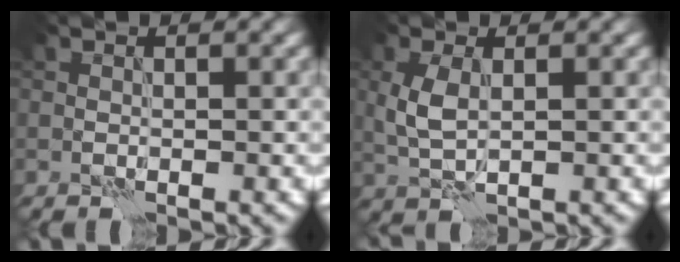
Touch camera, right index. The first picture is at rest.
{"total": 2.9, "force": [0.3, 1.5, 2.5], "torque": [-0.063, 0.002, 0.009]}